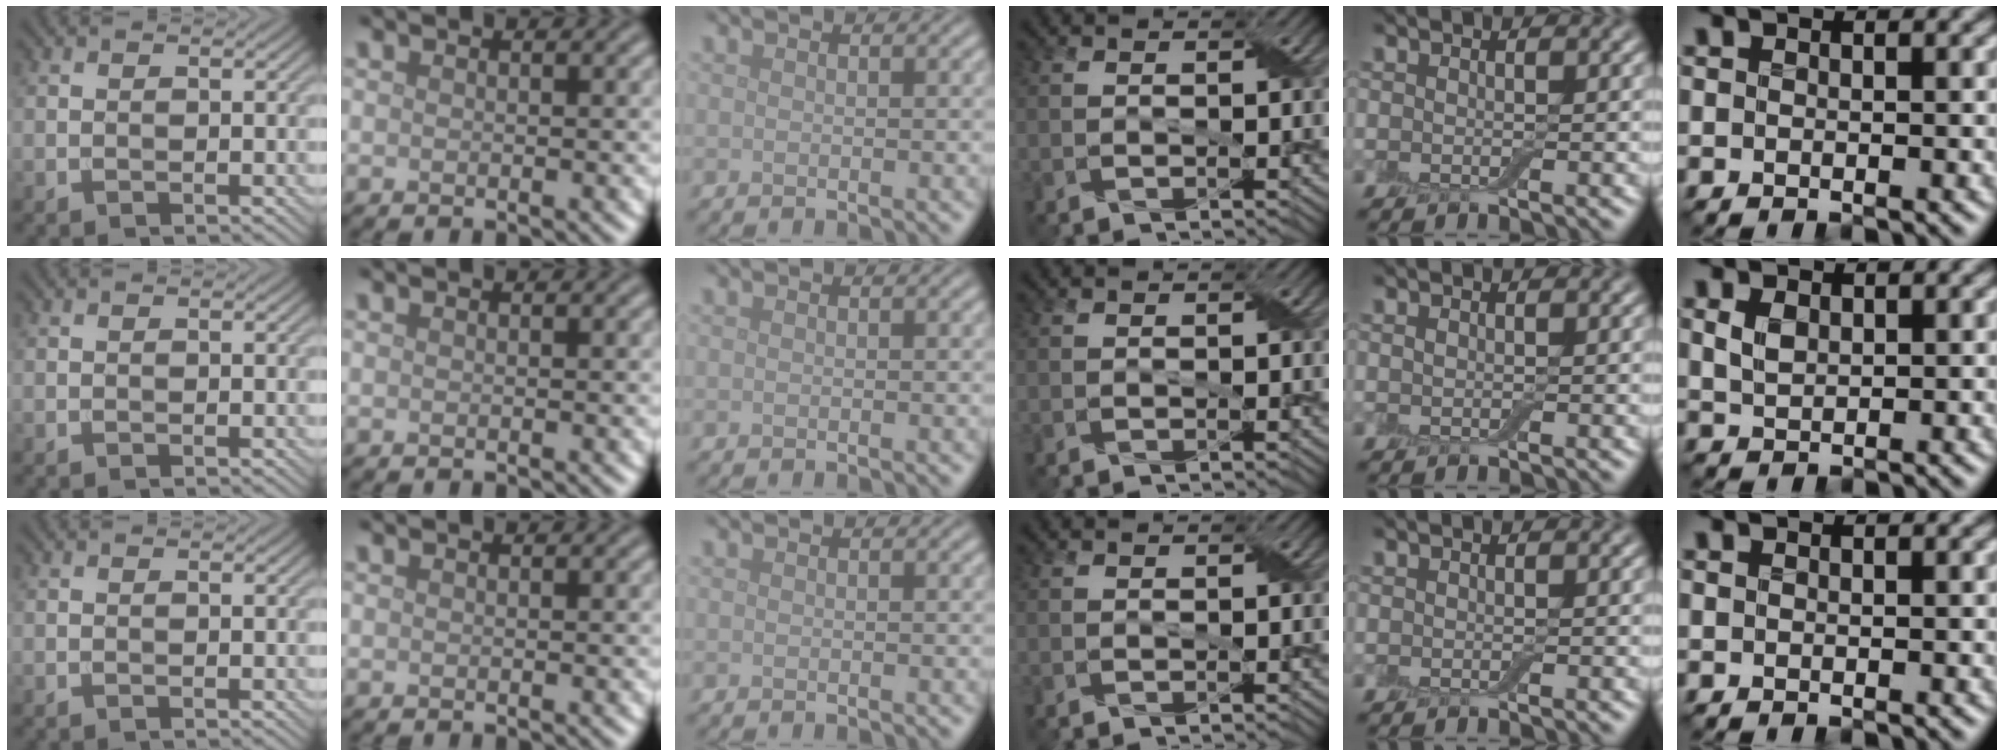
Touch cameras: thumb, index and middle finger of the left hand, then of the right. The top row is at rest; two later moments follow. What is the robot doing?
{"motion": "fold", "object": "aluminum foil"}